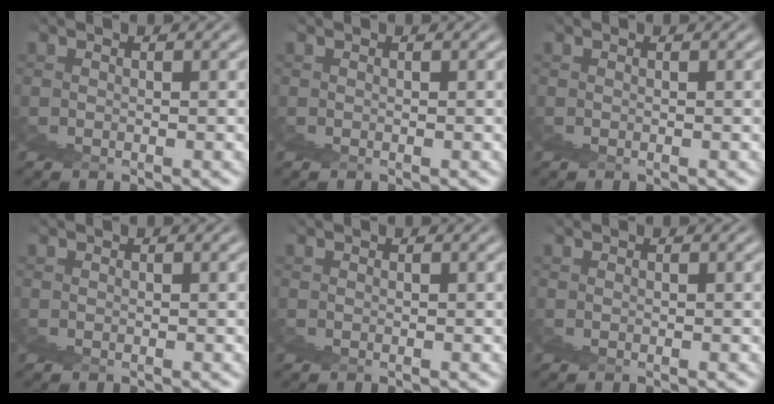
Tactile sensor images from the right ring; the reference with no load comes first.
{"total": 0.0}
{"total": 0.0}
{"total": 0.0}
{"total": 0.0}
{"total": 0.0}